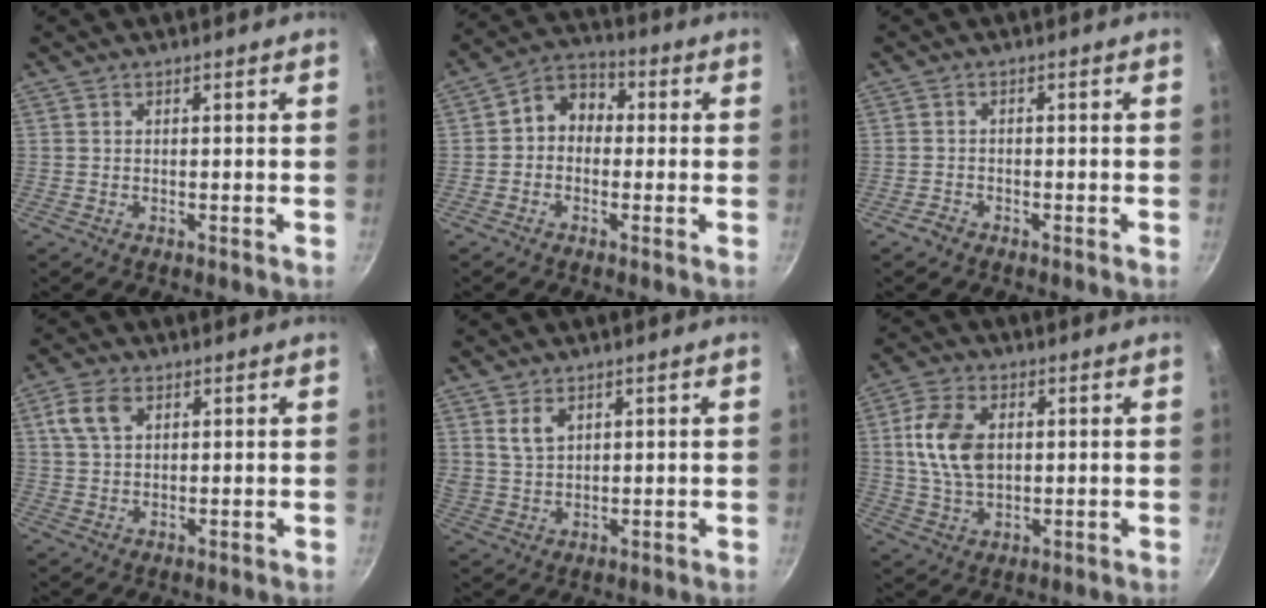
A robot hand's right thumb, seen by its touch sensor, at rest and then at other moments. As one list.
[{"total": 7.2, "force": [-0.1, 5.9, 4.1], "torque": [-0.031, 0.026, -0.026]}, {"total": 1.7, "force": [-1.3, 1.0, 0.4], "torque": [-0.008, 0.015, -0.026]}, {"total": 5.8, "force": [2.2, 3.7, 3.9], "torque": [-0.066, 0.004, 0.041]}, {"total": 3.8, "force": [2.1, 2.5, 2.0], "torque": [-0.029, -0.009, 0.046]}, {"total": 11.1, "force": [1.7, 7.3, 8.3], "torque": [-0.143, 0.004, 0.029]}]